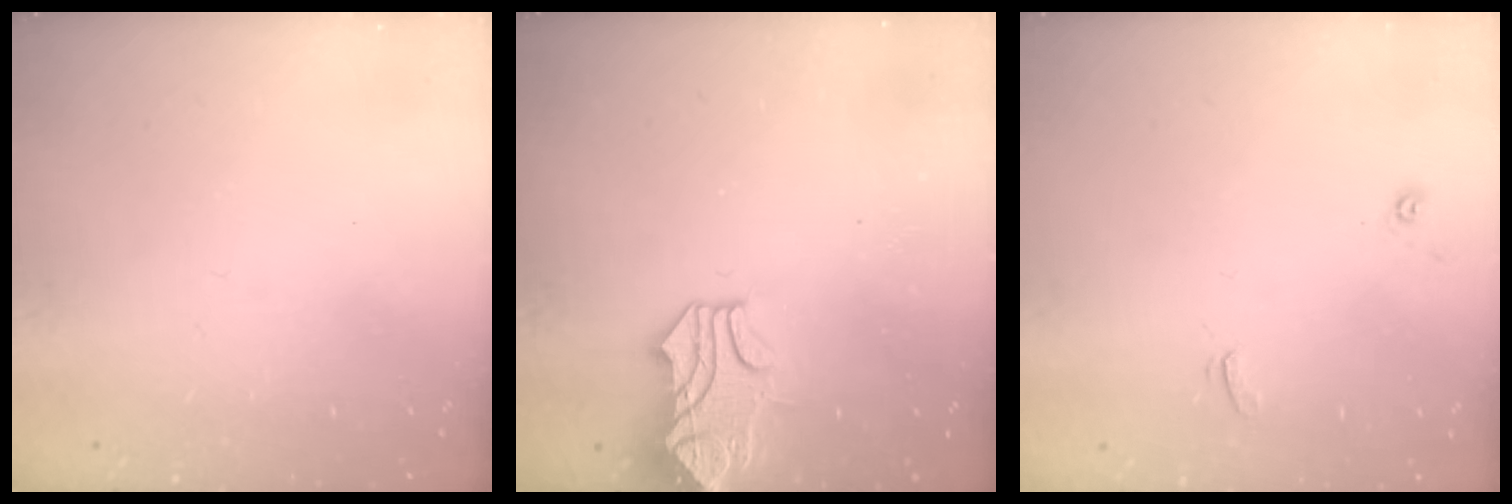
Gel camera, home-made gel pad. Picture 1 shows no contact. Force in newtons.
{"total": 1.0, "press": 0.4, "slide": 0.9}
{"total": 0.6, "press": 0.6, "slide": 0.3}